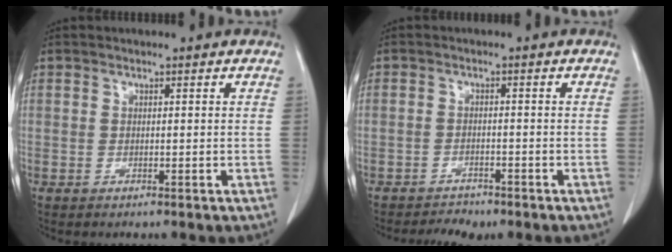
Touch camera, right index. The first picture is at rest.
{"total": 3.4, "force": [-2.9, 1.4, 0.8], "torque": [-0.012, 0.001, -0.045]}